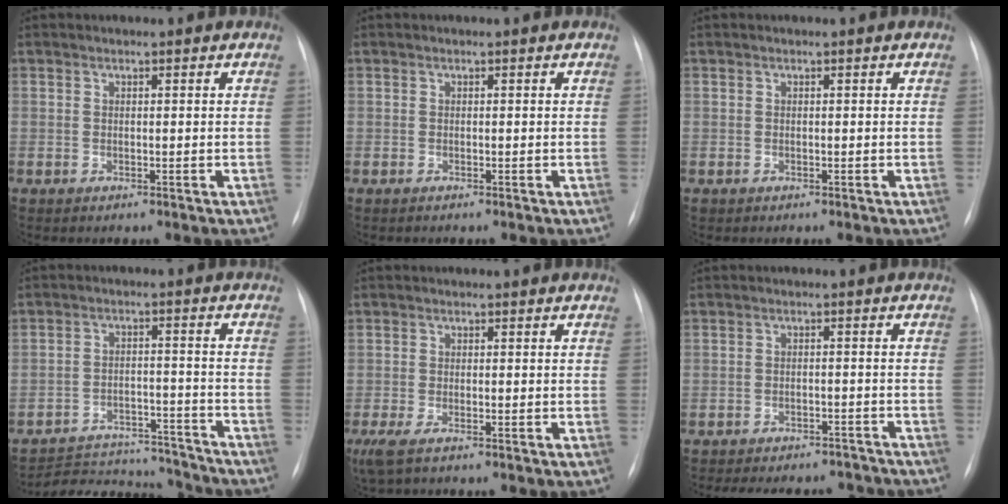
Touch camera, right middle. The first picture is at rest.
{"total": 0.0}
{"total": 0.0}
{"total": 15.3, "force": [-14.8, 3.1, 2.4], "torque": [-0.039, 0.017, -0.209]}
{"total": 4.1, "force": [-2.8, 0.9, 2.8], "torque": [-0.057, -0.013, -0.048]}
{"total": 14.6, "force": [-13.2, 4.8, 4.2], "torque": [-0.085, 0.009, -0.157]}